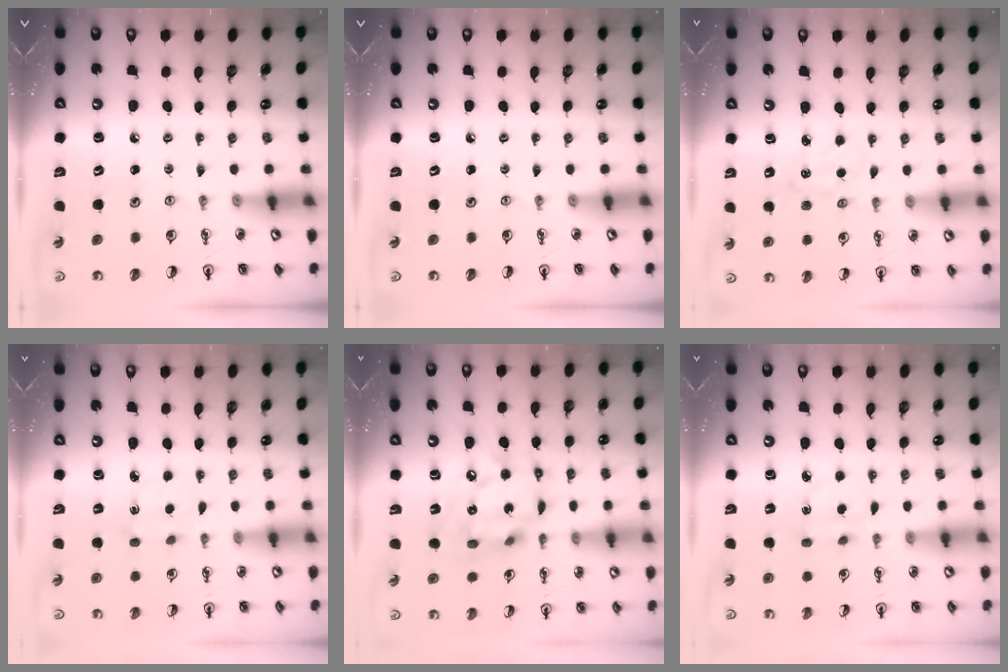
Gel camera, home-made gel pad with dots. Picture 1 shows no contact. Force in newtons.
{"total": 0.0}
{"total": 3.6, "press": 3.6, "slide": 0.4}
{"total": 2.3, "press": 2.3, "slide": 0.4}
{"total": 14.1, "press": 14.0, "slide": 1.1}
{"total": 2.7, "press": 2.6, "slide": 0.4}